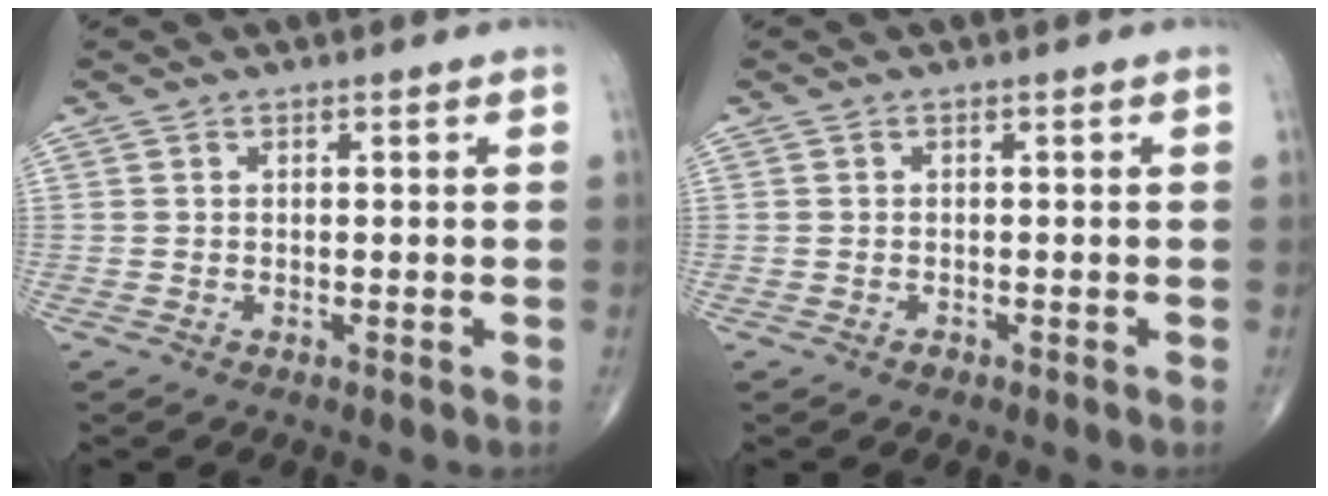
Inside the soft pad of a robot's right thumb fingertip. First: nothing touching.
{"total": 0.7, "force": [-0.5, 0.4, 0.3], "torque": [-0.002, 0.001, -0.009]}